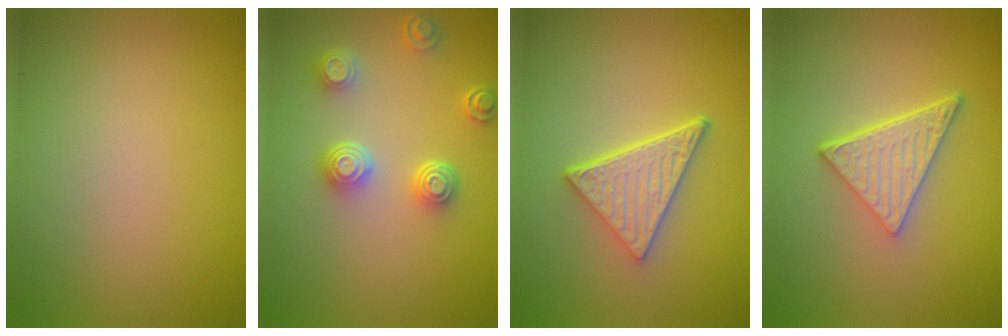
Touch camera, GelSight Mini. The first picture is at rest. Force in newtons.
{"total": 4.3, "press": 3.5, "slide": 2.5}
{"total": 5.2, "press": 3.7, "slide": 3.6}
{"total": 4.8, "press": 3.3, "slide": 3.4}